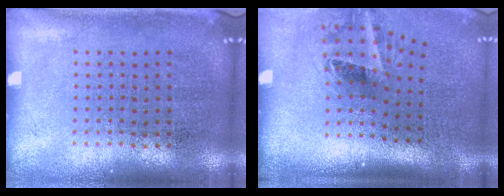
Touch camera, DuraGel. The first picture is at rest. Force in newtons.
{"total": 2.1, "press": 1.3, "slide": 1.6}